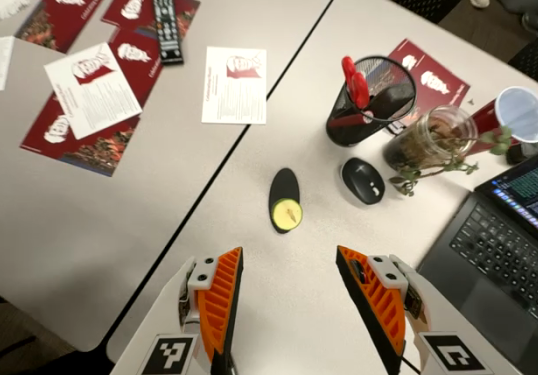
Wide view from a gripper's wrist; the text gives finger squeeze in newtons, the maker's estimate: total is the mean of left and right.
{"total": 0.7, "left": 0.6, "right": 0.7}